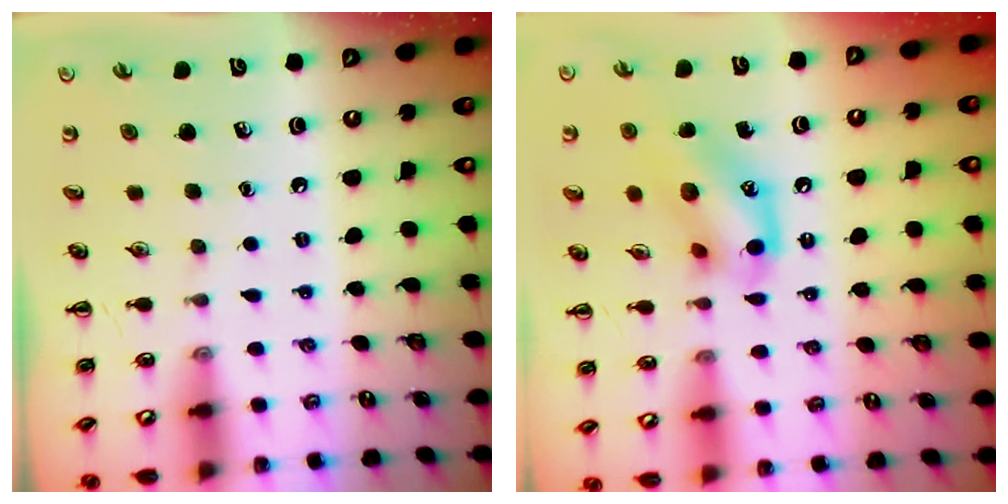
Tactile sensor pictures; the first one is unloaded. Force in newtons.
{"total": 14.1, "press": 14.0, "slide": 1.1}